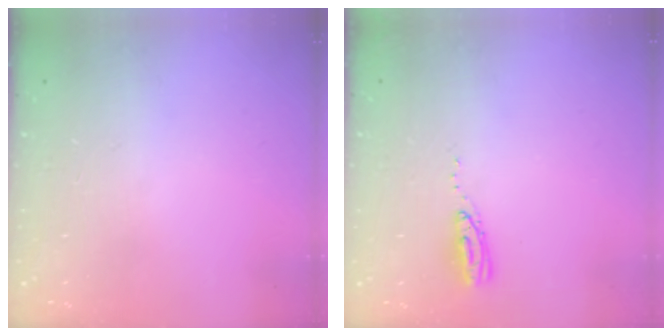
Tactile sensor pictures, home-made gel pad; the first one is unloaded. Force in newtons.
{"total": 5.0, "press": 5.0, "slide": 0.5}